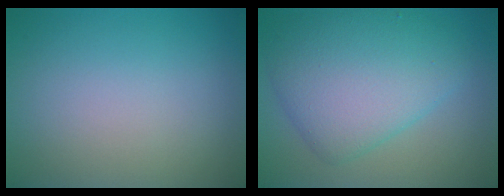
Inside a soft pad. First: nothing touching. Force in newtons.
{"total": 7.3, "press": 7.3, "slide": 0.1}